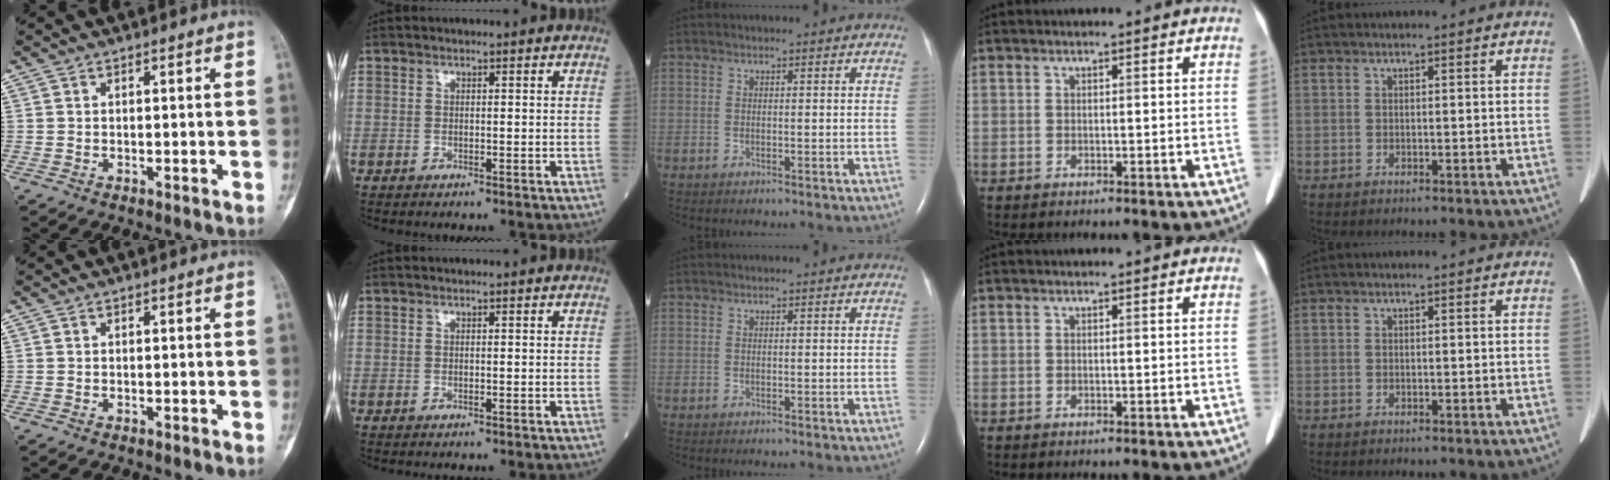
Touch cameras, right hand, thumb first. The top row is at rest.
{}